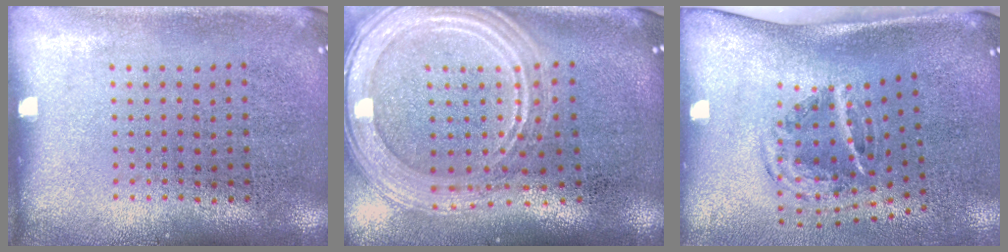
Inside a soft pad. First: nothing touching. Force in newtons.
{"total": 2.5, "press": 2.2, "slide": 1.3}
{"total": 2.1, "press": 1.2, "slide": 1.7}